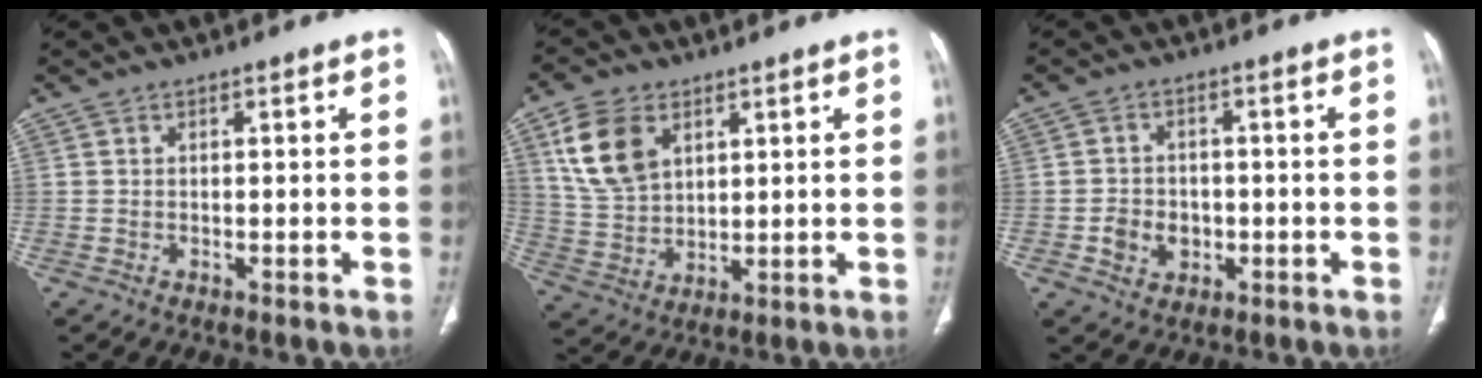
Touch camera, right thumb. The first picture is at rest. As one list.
[{"total": 11.3, "force": [4.9, 7.3, 7.1], "torque": [-0.120, -0.013, 0.105]}, {"total": 5.5, "force": [-1.4, 4.7, 2.6], "torque": [-0.023, 0.013, -0.017]}]